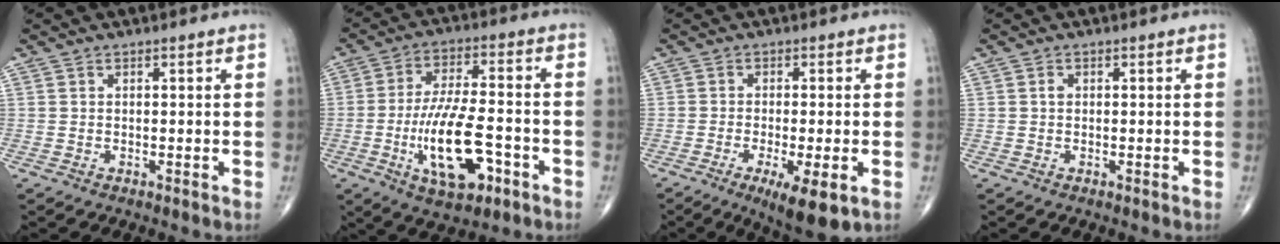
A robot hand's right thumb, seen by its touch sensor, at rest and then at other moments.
{"total": 15.2, "force": [-4.9, 6.1, 13.0], "torque": [-0.224, 0.022, -0.076]}
{"total": 8.9, "force": [-3.7, 2.0, 7.8], "torque": [-0.122, -0.015, -0.057]}
{"total": 0.7, "force": [0.1, 0.6, 0.4], "torque": [-0.007, 0.001, 0.000]}